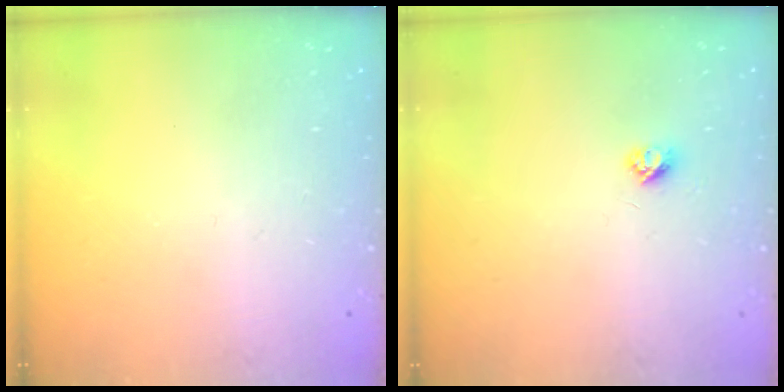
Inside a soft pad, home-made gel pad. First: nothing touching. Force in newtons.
{"total": 3.1, "press": 3.0, "slide": 0.4}